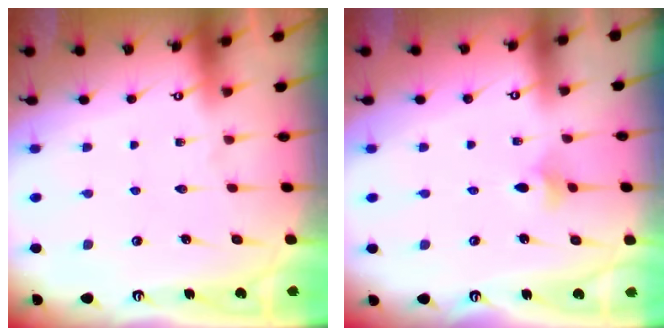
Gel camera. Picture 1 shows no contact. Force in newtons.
{"total": 2.9, "press": 2.9, "slide": 0.6}